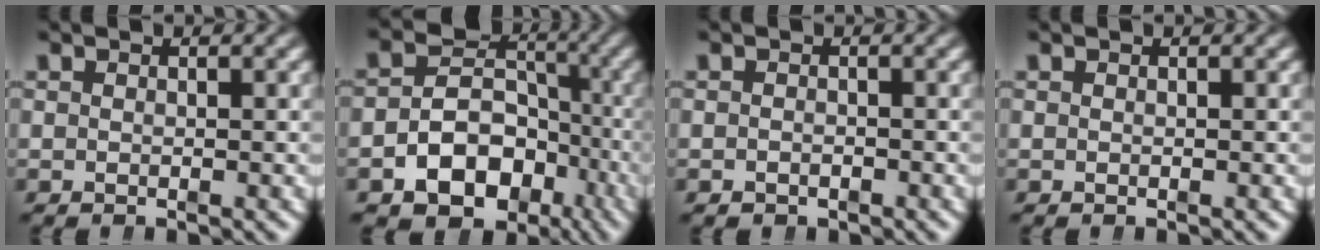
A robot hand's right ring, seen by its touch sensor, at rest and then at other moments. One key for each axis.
{"total": 13.1, "fx": -5.4, "fy": 10.7, "fz": 5.5, "tx": -0.102, "ty": -0.054, "tz": -0.075}
{"total": 0.9, "fx": -0.8, "fy": 0.4, "fz": 0.0, "tx": -0.001, "ty": -0.014, "tz": -0.007}
{"total": 0.0}